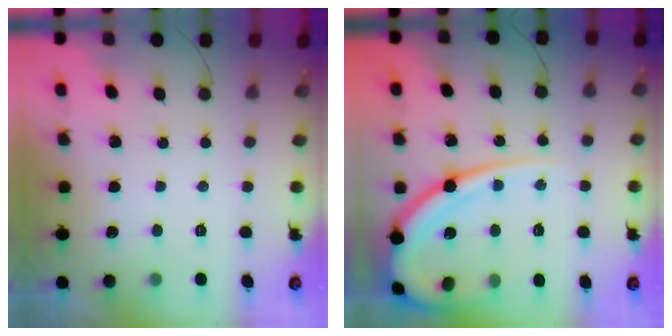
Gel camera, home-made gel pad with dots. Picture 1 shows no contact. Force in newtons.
{"total": 18.1, "press": 18.1, "slide": 1.6}